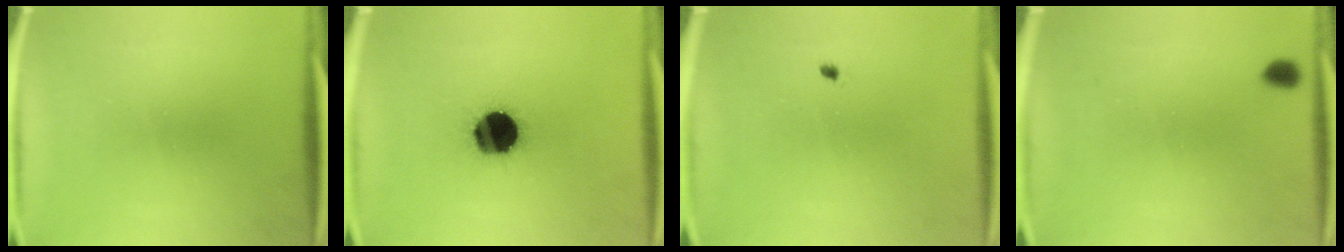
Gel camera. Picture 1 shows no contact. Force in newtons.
{"total": 16.5}
{"total": 0.6}
{"total": 1.3}